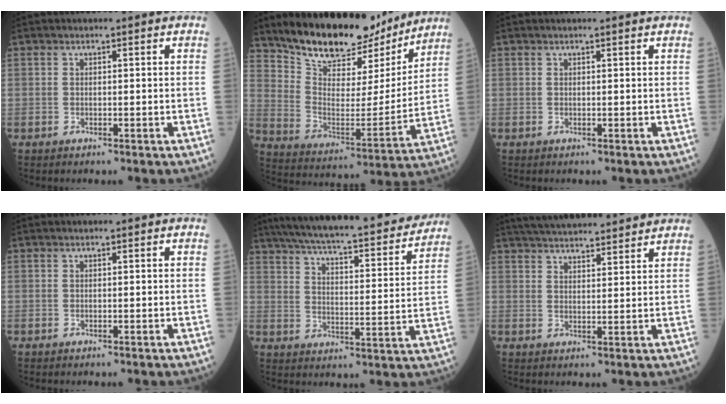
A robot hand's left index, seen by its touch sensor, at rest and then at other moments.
{"total": 18.2, "force": [15.9, 5.8, 6.5], "torque": [-0.110, -0.024, 0.255]}
{"total": 1.2, "force": [1.1, -0.1, 0.4], "torque": [-0.010, 0.003, 0.016]}
{"total": 0.0}
{"total": 26.4, "force": [23.1, 3.7, 12.3], "torque": [-0.204, -0.018, 0.308]}
{"total": 15.9, "force": [14.7, 2.1, 5.8], "torque": [-0.096, 0.034, 0.215]}